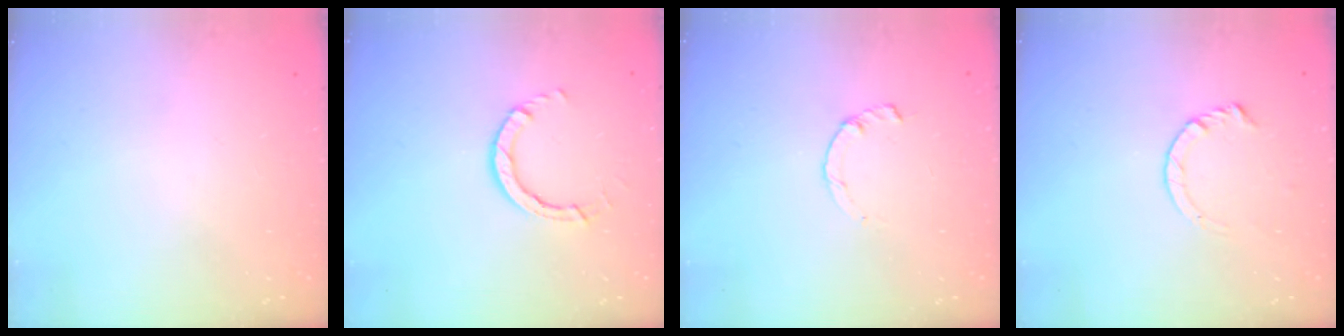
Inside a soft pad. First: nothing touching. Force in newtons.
{"total": 3.7, "press": 3.7, "slide": 0.4}
{"total": 2.2, "press": 2.2, "slide": 0.2}
{"total": 4.4, "press": 4.4, "slide": 0.5}